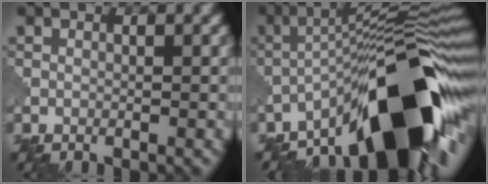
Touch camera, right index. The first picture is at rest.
{"total": 13.9, "force": [-7.5, 3.1, 11.2], "torque": [-0.157, 0.015, -0.124]}